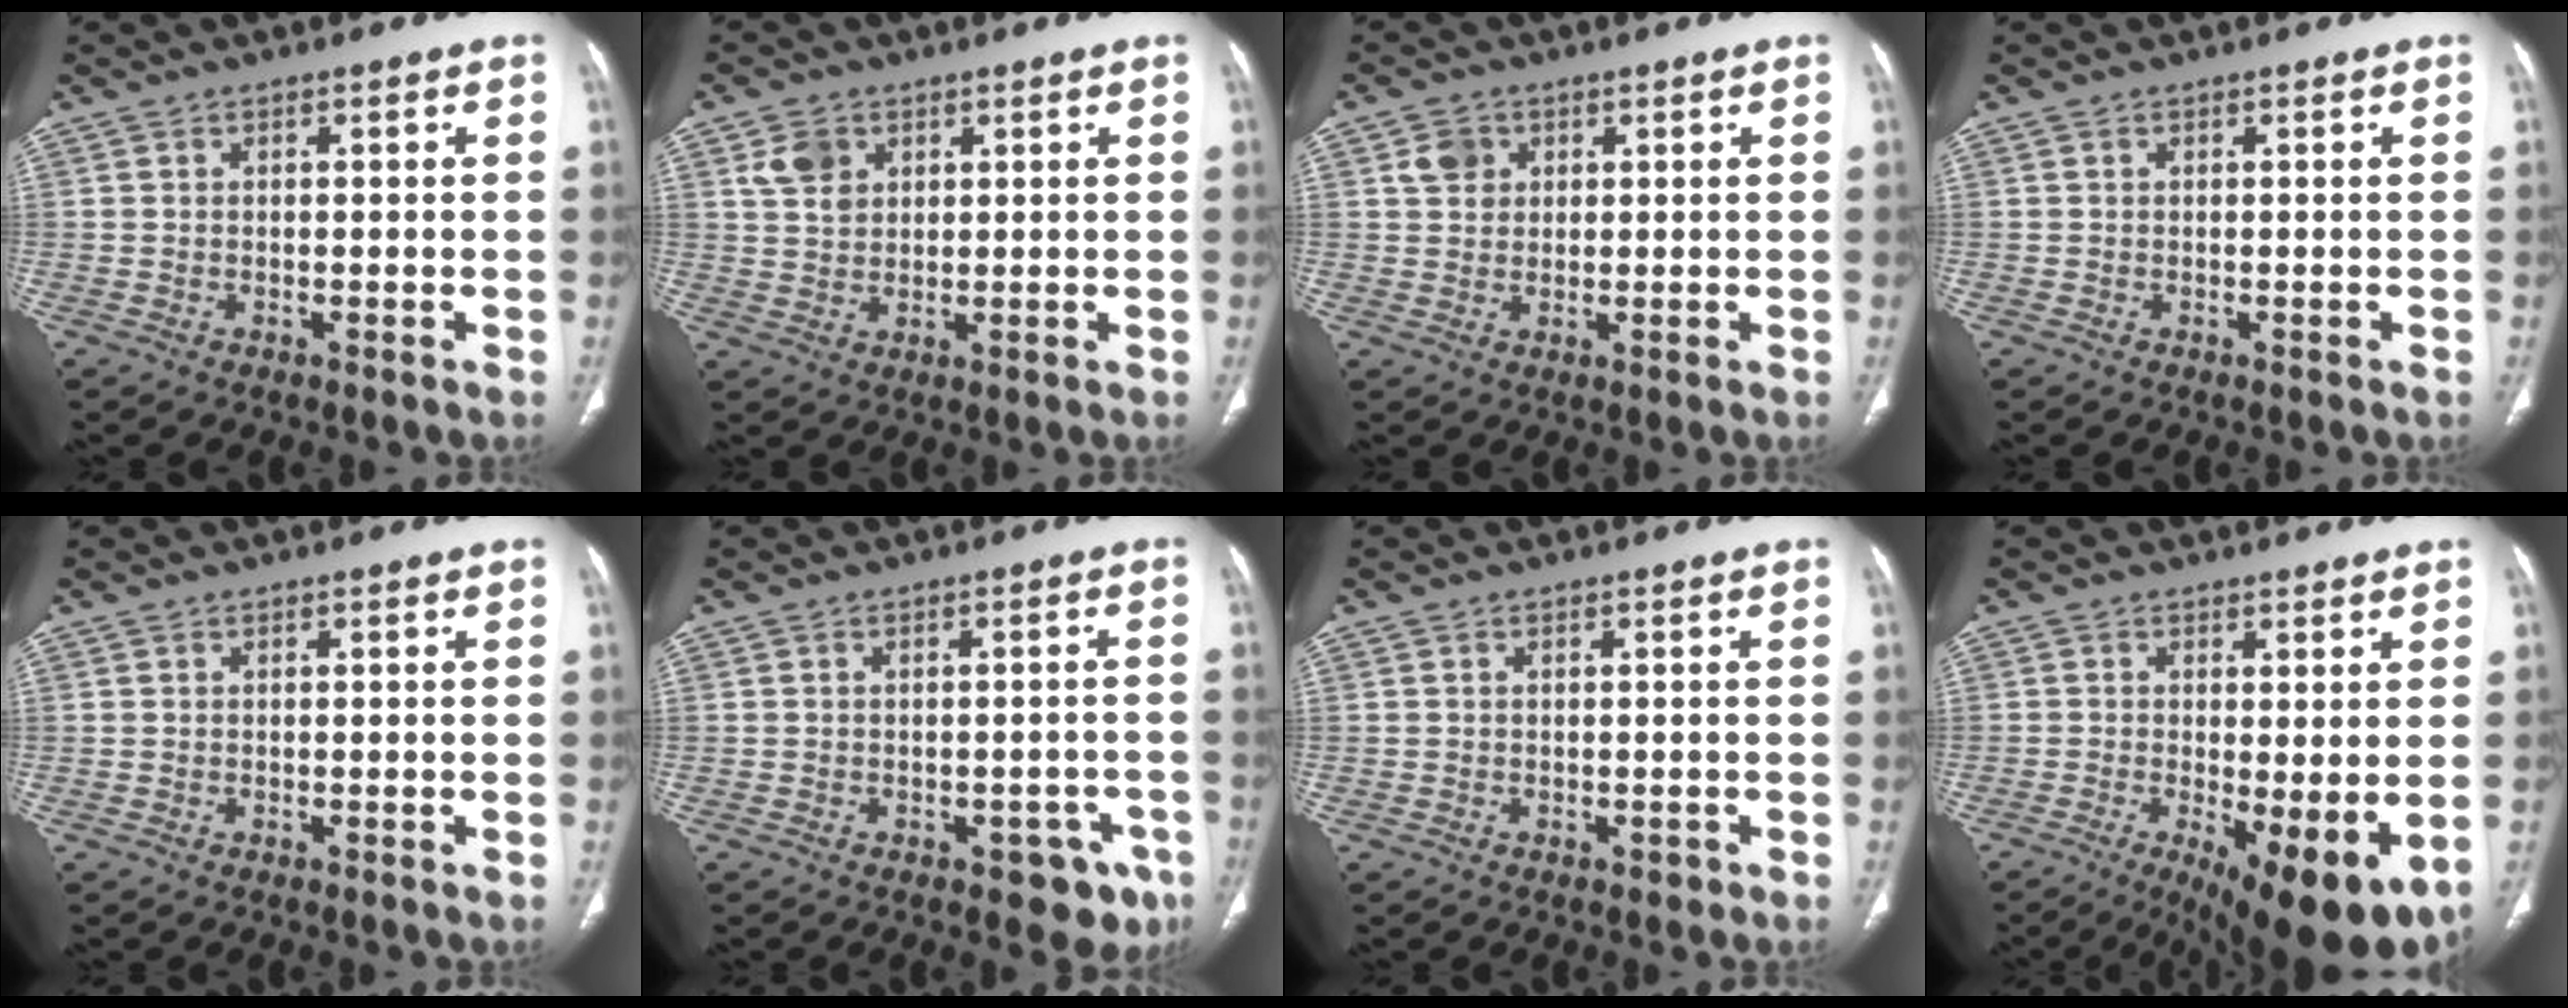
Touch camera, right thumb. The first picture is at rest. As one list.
[{"total": 5.0, "force": [2.3, 3.8, 2.3], "torque": [-0.027, -0.008, 0.049]}, {"total": 4.0, "force": [1.5, 3.3, 1.5], "torque": [-0.010, -0.003, 0.030]}, {"total": 0.0}, {"total": 0.0}, {"total": 6.3, "force": [-3.5, 3.3, 4.0], "torque": [-0.022, 0.014, -0.041]}, {"total": 0.7, "force": [-0.3, 0.4, 0.4], "torque": [-0.003, 0.000, -0.004]}, {"total": 13.6, "force": [-4.3, 4.5, 12.0], "torque": [-0.156, -0.023, -0.051]}]